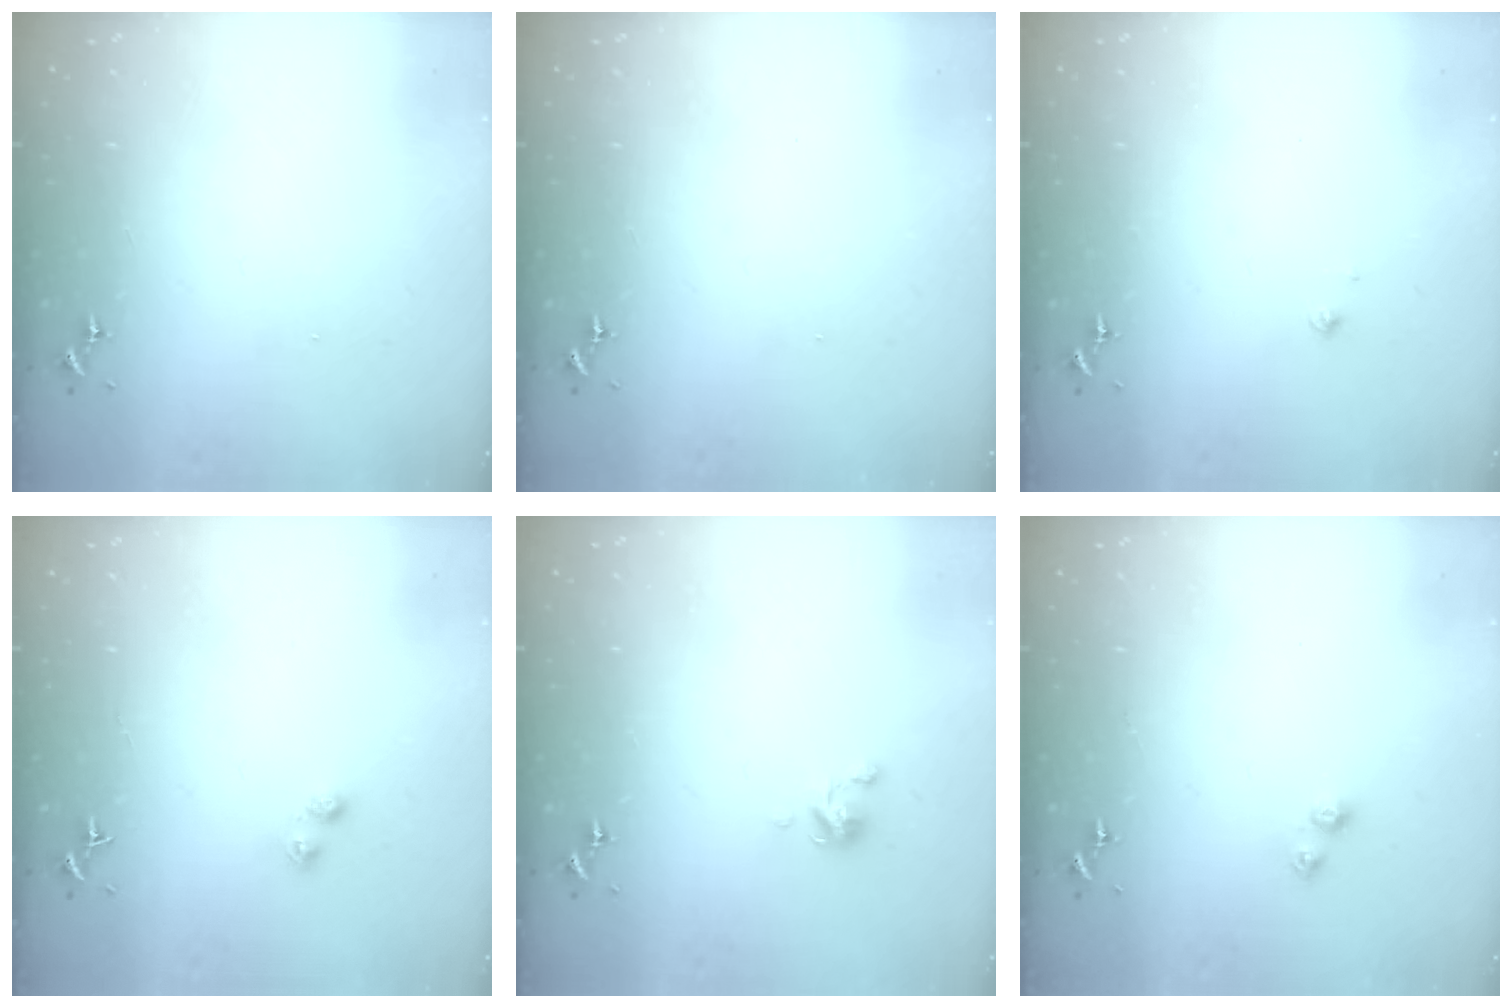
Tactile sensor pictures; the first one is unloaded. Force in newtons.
{"total": 0.0}
{"total": 2.1, "press": 2.1, "slide": 0.2}
{"total": 2.3, "press": 2.2, "slide": 0.3}
{"total": 3.8, "press": 3.8, "slide": 0.3}
{"total": 4.1, "press": 4.1, "slide": 0.5}